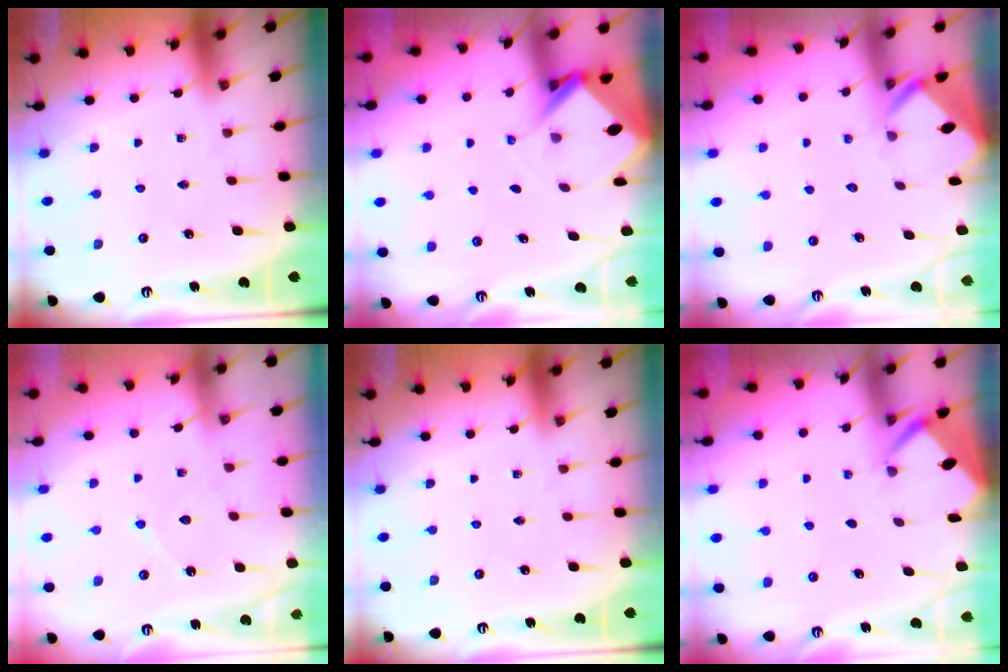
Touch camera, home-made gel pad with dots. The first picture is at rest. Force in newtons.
{"total": 3.7, "press": 3.6, "slide": 0.3}
{"total": 2.5, "press": 2.5, "slide": 0.1}
{"total": 5.6, "press": 5.5, "slide": 0.6}
{"total": 0.0}
{"total": 2.3, "press": 2.3, "slide": 0.1}